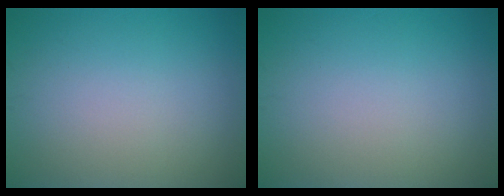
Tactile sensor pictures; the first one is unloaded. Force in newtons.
{"total": 0.0}